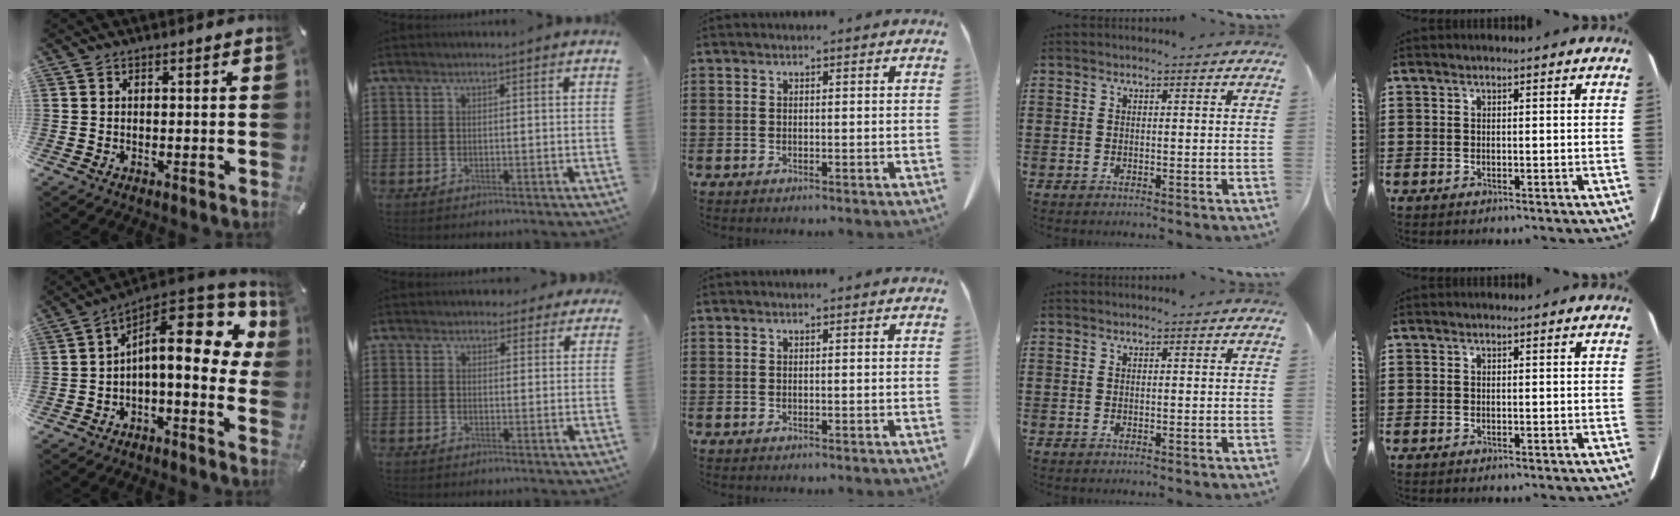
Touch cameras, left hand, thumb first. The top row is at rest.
{"thumb": {"total": 16.7, "force": [4.8, 7.4, 14.2], "torque": [-0.205, -0.046, 0.083]}, "index": {"total": 2.3, "force": [1.7, 1.5, 0.2], "torque": [-0.006, 0.006, 0.030]}}